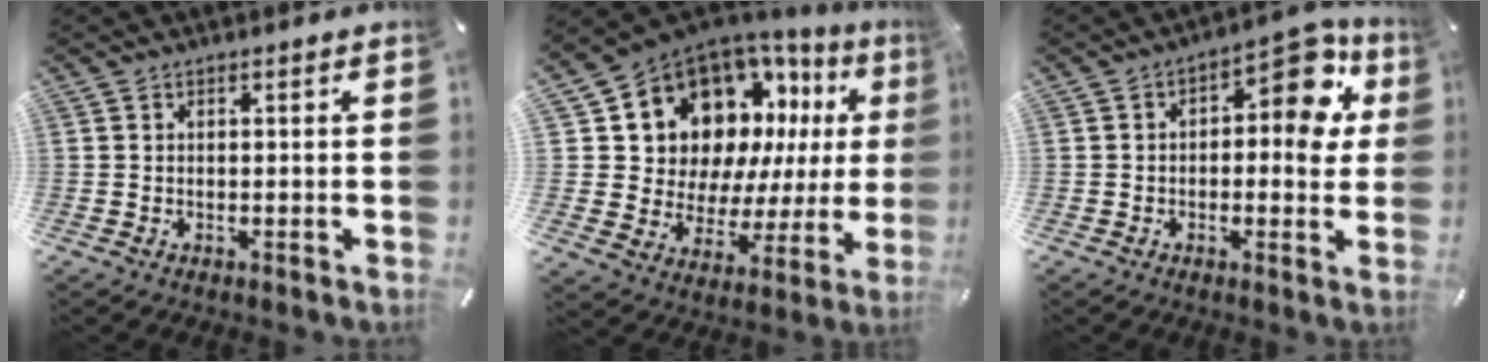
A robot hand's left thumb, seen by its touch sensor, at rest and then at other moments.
{"total": 14.6, "force": [8.9, 10.1, 5.6], "torque": [-0.094, -0.091, 0.167]}
{"total": 11.5, "force": [4.1, 5.5, 9.2], "torque": [-0.106, -0.033, 0.064]}